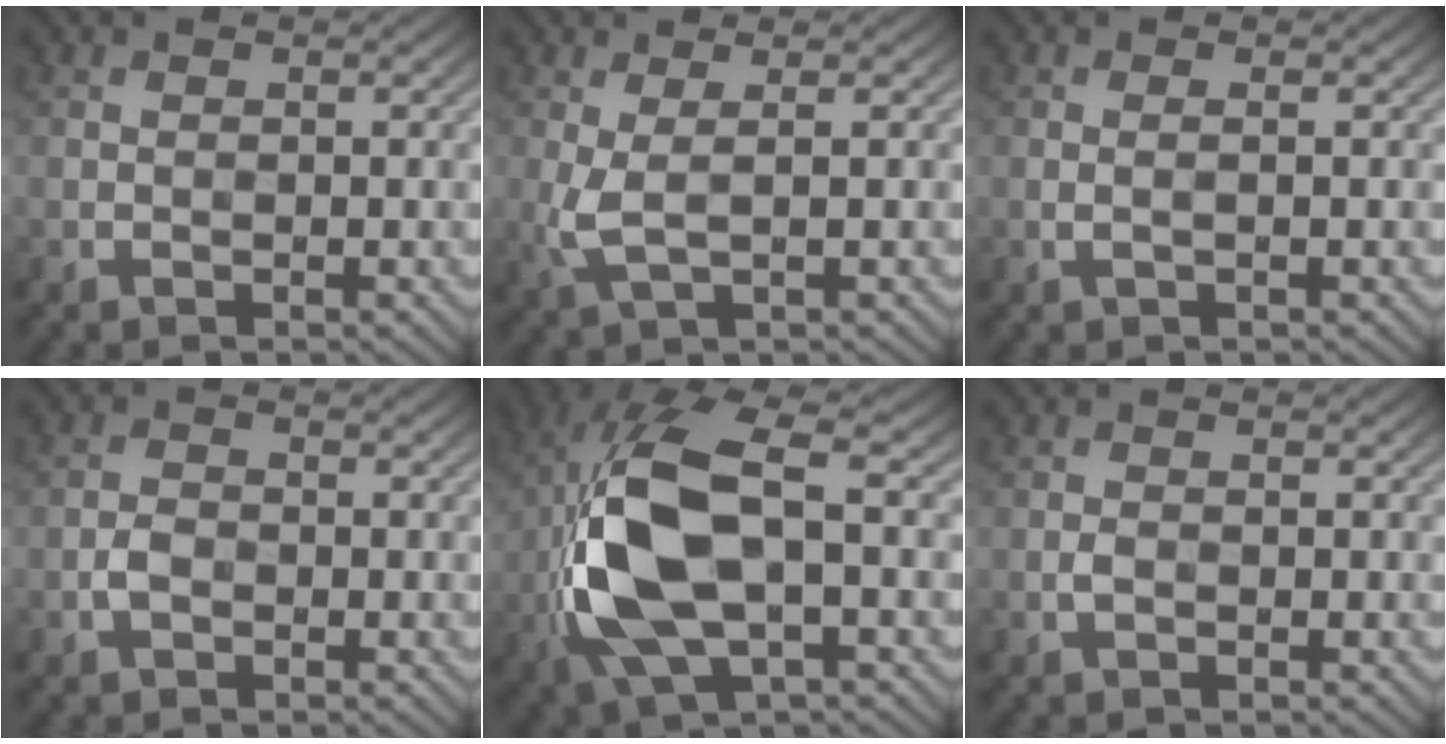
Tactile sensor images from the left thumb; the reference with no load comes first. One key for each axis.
{"total": 3.4, "fx": 0.3, "fy": 0.9, "fz": 3.2, "tx": -0.082, "ty": 0.001, "tz": 0.004}
{"total": 1.0, "fx": 0.0, "fy": 0.0, "fz": 1.0, "tx": -0.021, "ty": 0.003, "tz": -0.004}
{"total": 1.9, "fx": -0.8, "fy": 1.2, "fz": 1.2, "tx": -0.027, "ty": 0.003, "tz": -0.020}
{"total": 15.5, "fx": -1.4, "fy": 7.1, "fz": 13.7, "tx": -0.319, "ty": 0.006, "tz": -0.030}
{"total": 0.9, "fx": -0.3, "fy": 0.4, "fz": 0.7, "tx": -0.017, "ty": 0.002, "tz": -0.008}